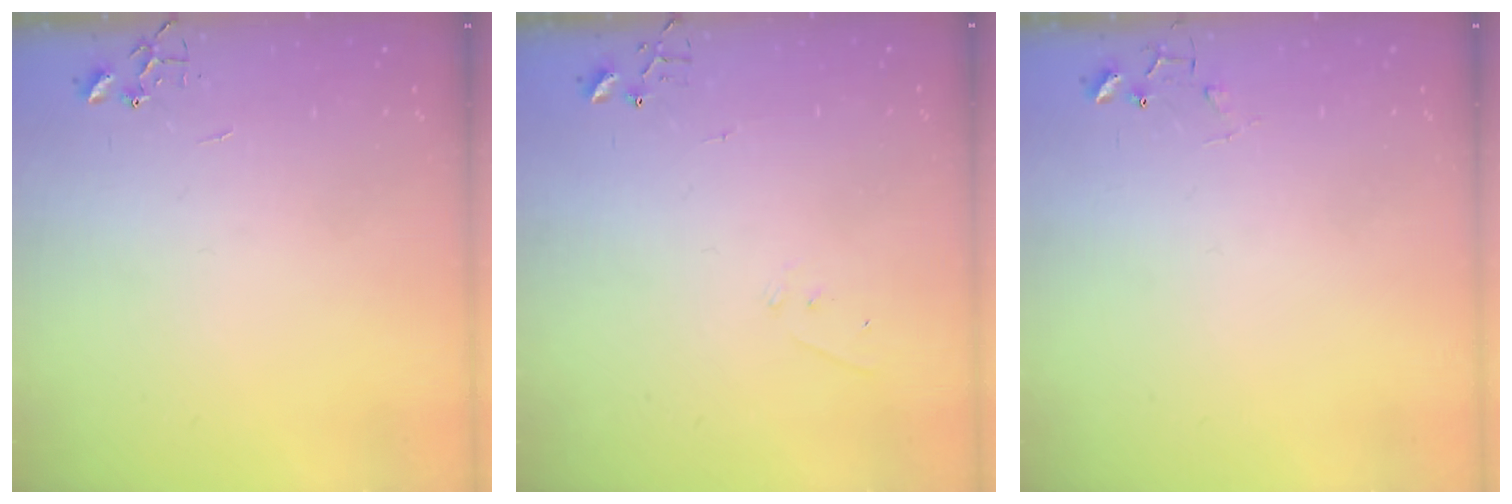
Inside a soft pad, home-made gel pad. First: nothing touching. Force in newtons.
{"total": 4.0, "press": 4.0, "slide": 0.2}
{"total": 5.7, "press": 5.7, "slide": 0.2}